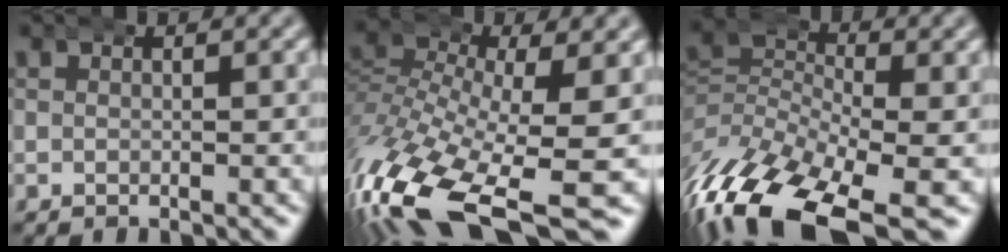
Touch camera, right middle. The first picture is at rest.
{"total": 10.6, "force": [-5.2, 4.5, 8.0], "torque": [-0.195, -0.054, -0.059]}
{"total": 9.8, "force": [-5.0, 5.1, 6.8], "torque": [-0.147, -0.034, -0.070]}